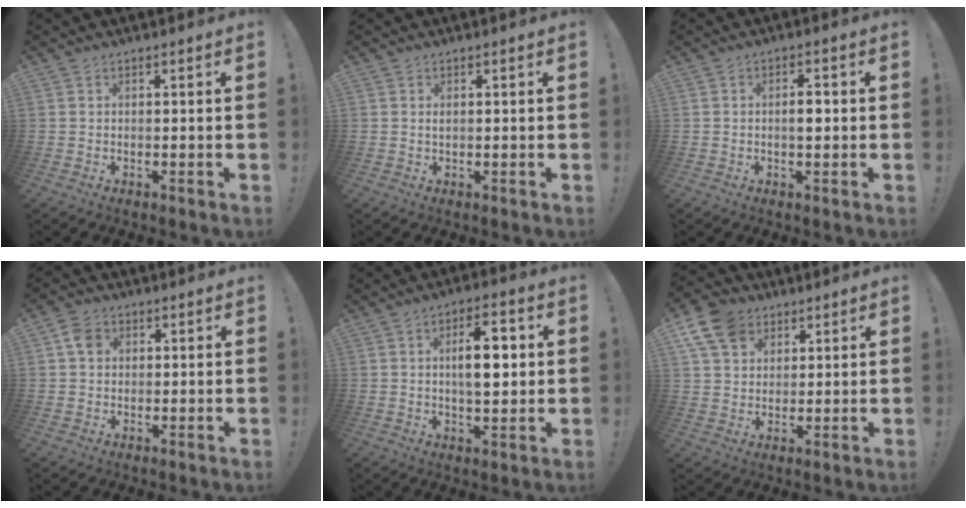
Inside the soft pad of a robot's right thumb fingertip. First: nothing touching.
{"total": 0.6, "force": [0.3, 0.1, 0.6], "torque": [-0.005, -0.003, 0.003]}
{"total": 3.3, "force": [-0.2, 1.4, 3.0], "torque": [-0.042, 0.004, -0.010]}
{"total": 5.0, "force": [1.3, 3.5, 3.3], "torque": [-0.058, 0.008, 0.028]}
{"total": 9.7, "force": [1.5, 4.2, 8.6], "torque": [-0.121, 0.001, 0.020]}
{"total": 11.1, "force": [5.7, 8.1, 4.9], "torque": [-0.088, -0.021, 0.117]}